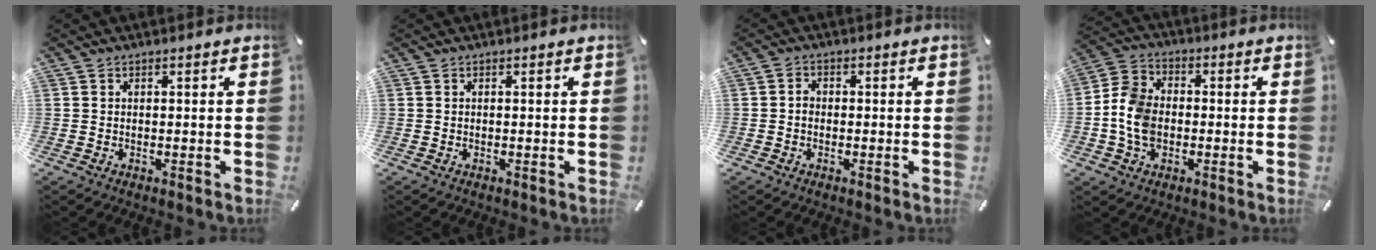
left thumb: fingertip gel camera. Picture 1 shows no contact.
{"total": 0.0}
{"total": 1.5, "force": [-0.5, 1.2, 0.8], "torque": [-0.017, 0.004, -0.009]}
{"total": 9.4, "force": [-1.8, 7.4, 5.6], "torque": [-0.129, 0.017, -0.029]}